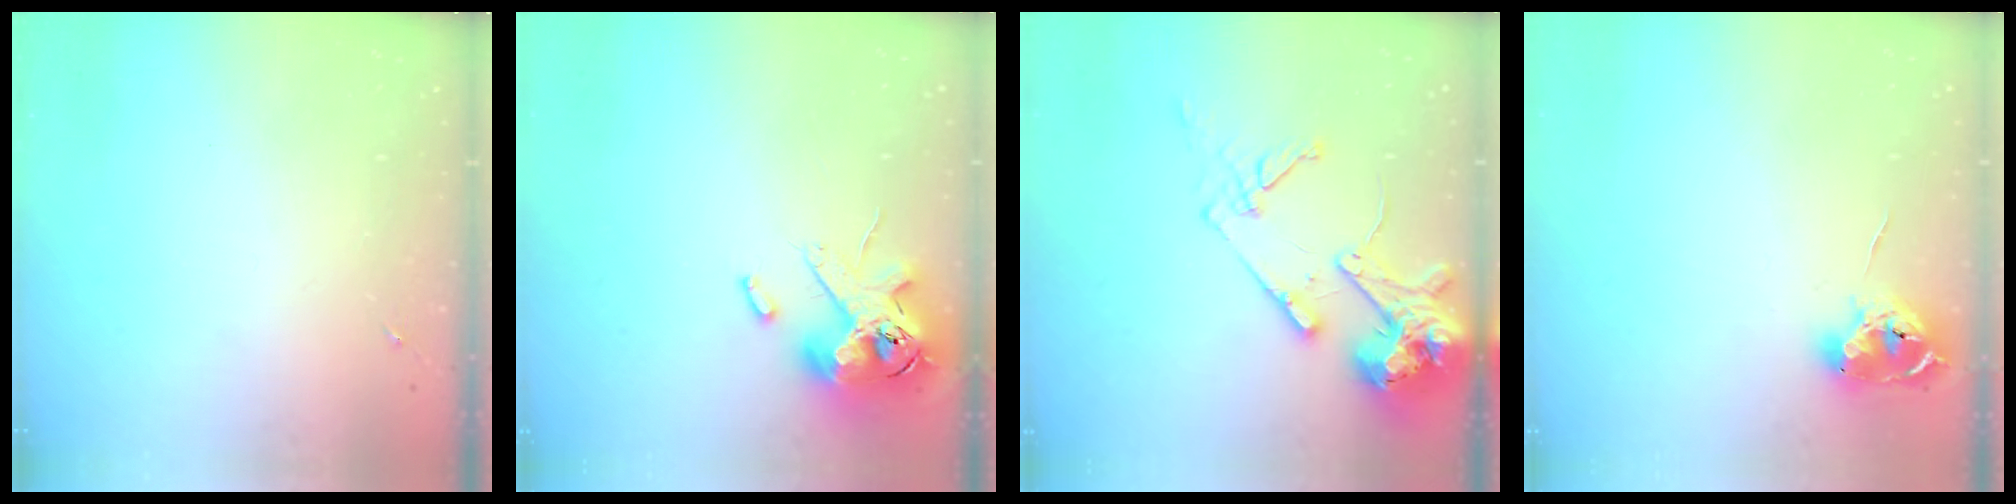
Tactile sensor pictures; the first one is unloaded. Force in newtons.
{"total": 13.9, "press": 13.7, "slide": 2.4}
{"total": 16.6, "press": 16.5, "slide": 2.3}
{"total": 9.6, "press": 9.6, "slide": 0.6}